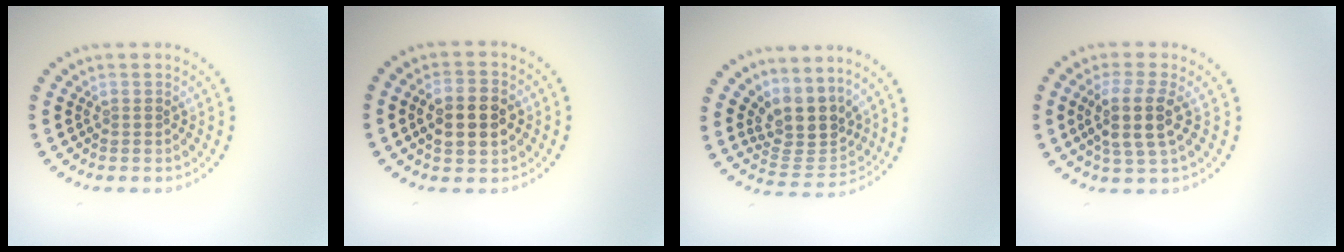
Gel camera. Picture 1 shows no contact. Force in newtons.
{"total": 4.0, "press": 4.0, "slide": 0.4}
{"total": 4.1, "press": 3.1, "slide": 2.6}
{"total": 3.7, "press": 3.1, "slide": 2.0}